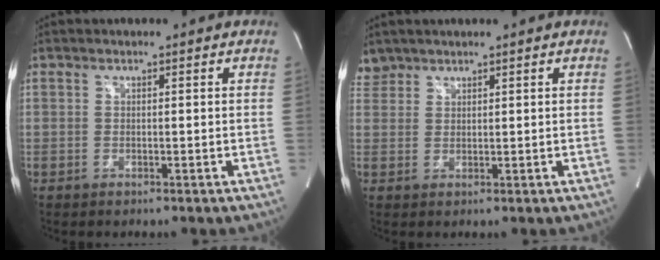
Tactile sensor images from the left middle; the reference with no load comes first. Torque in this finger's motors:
{"motor_torque": [0.02, -0.05, 0.02, 0.00]}